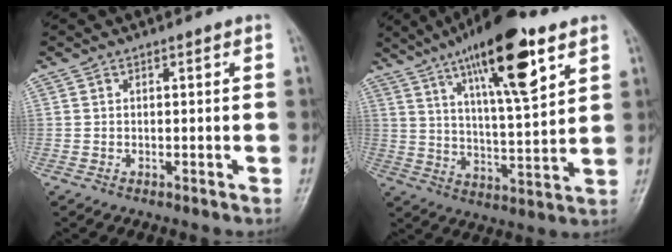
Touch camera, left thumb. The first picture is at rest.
{"total": 18.4, "force": [10.1, 4.5, 14.7], "torque": [-0.223, -0.035, 0.167]}